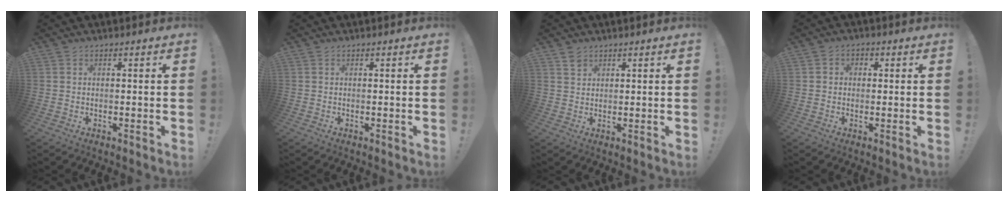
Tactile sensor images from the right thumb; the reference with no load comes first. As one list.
[{"total": 0.0}, {"total": 2.5, "force": [1.8, 1.7, 0.5], "torque": [0.008, -0.015, 0.031]}, {"total": 2.5, "force": [-0.7, 2.2, 1.0], "torque": [-0.017, 0.010, -0.013]}]